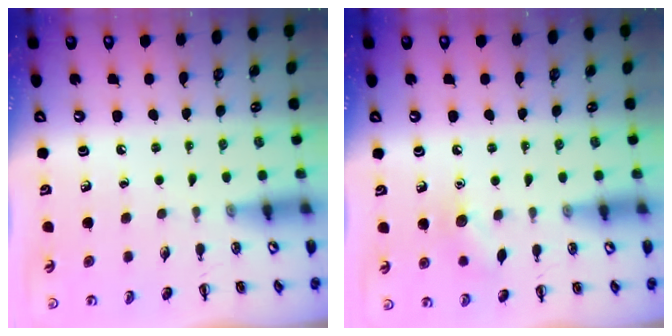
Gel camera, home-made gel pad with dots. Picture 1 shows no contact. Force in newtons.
{"total": 8.4, "press": 8.1, "slide": 1.8}